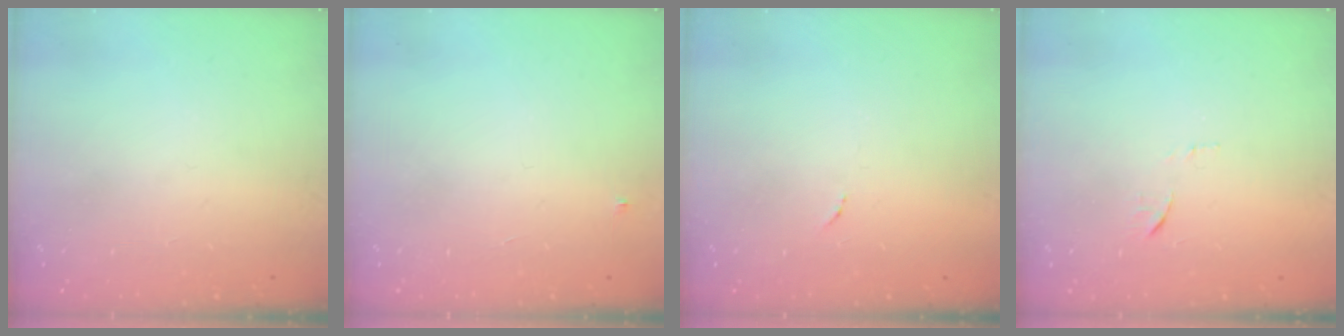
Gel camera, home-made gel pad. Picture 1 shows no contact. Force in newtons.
{"total": 3.0, "press": 2.9, "slide": 0.4}
{"total": 3.3, "press": 3.3, "slide": 0.2}
{"total": 6.5, "press": 6.5, "slide": 0.5}